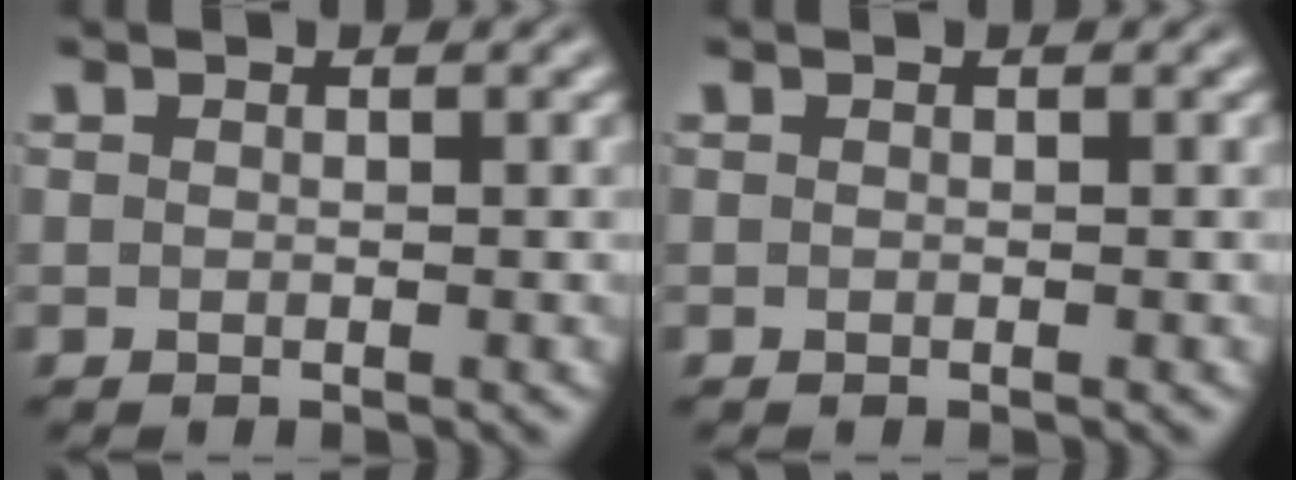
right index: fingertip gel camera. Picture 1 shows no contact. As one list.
[{"total": 0.0}]